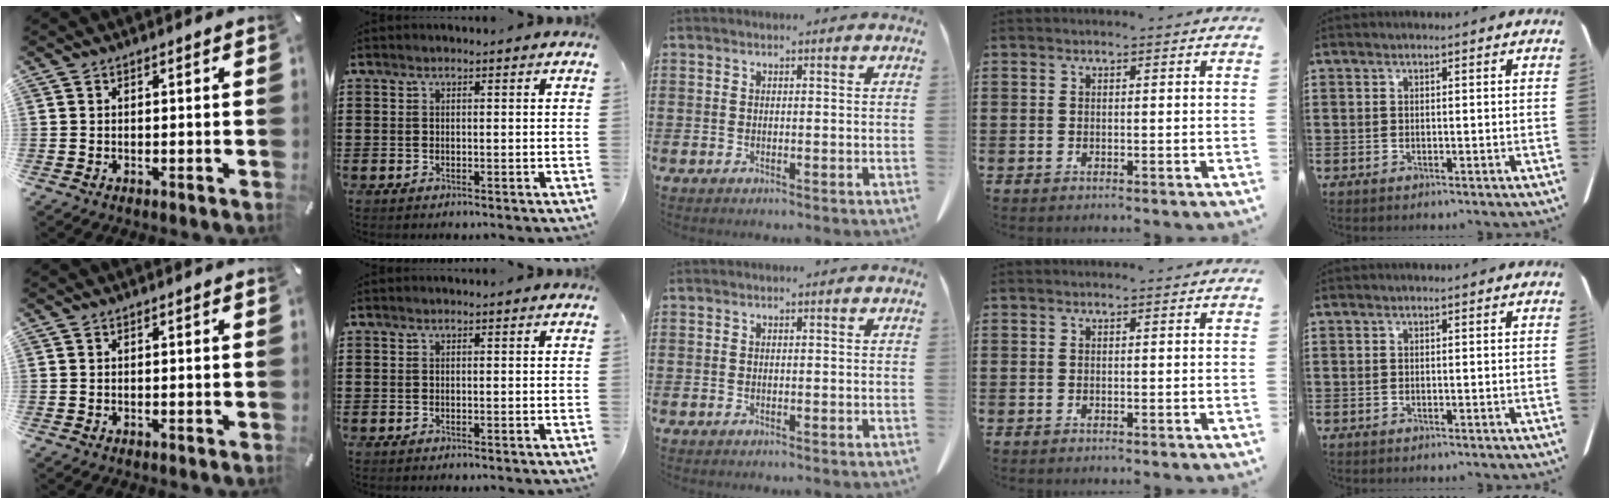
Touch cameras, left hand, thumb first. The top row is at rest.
{}